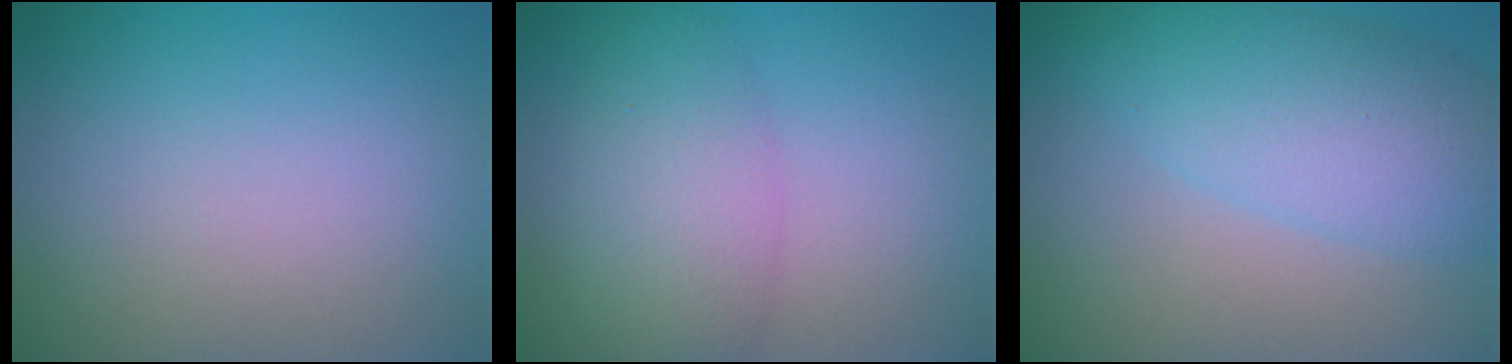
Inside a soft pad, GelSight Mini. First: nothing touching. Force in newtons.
{"total": 4.8, "press": 4.8, "slide": 0.2}
{"total": 6.1, "press": 6.1, "slide": 0.1}